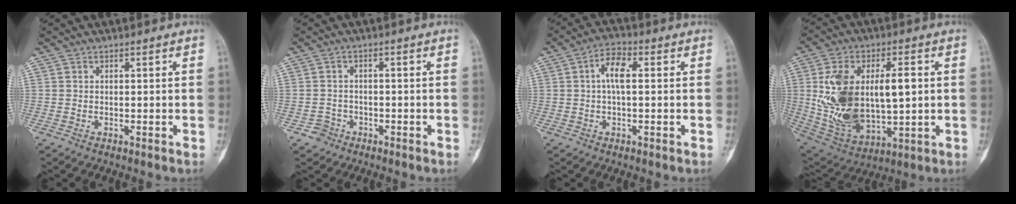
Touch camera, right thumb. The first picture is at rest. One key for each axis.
{"total": 2.5, "fx": -1.4, "fy": 2.1, "fz": -0.1, "tx": 0.013, "ty": 0.011, "tz": -0.026}
{"total": 5.6, "fx": 0.7, "fy": 2.4, "fz": 5.0, "tx": -0.097, "ty": 0.012, "tz": 0.002}
{"total": 22.1, "fx": 1.8, "fy": 12.0, "fz": 18.4, "tx": -0.333, "ty": -0.007, "tz": 0.050}